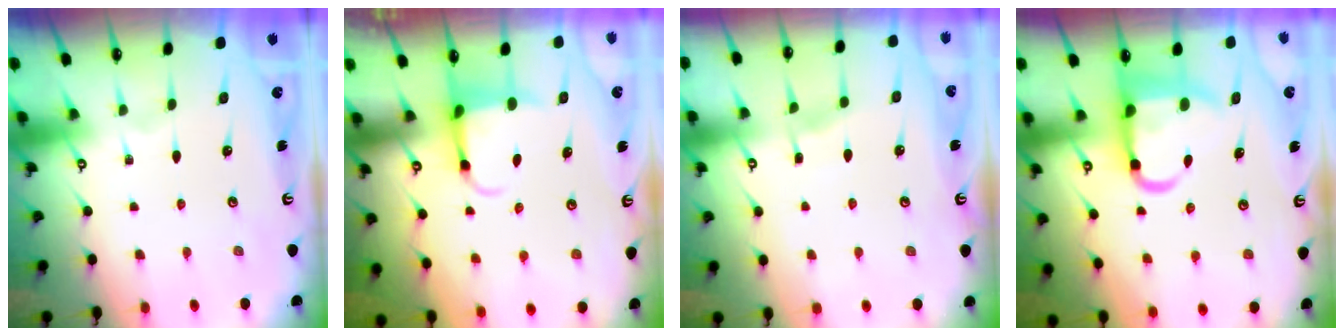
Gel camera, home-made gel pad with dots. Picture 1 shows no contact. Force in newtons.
{"total": 3.9, "press": 3.7, "slide": 1.3}
{"total": 4.0, "press": 3.9, "slide": 0.5}
{"total": 10.7, "press": 10.6, "slide": 1.5}